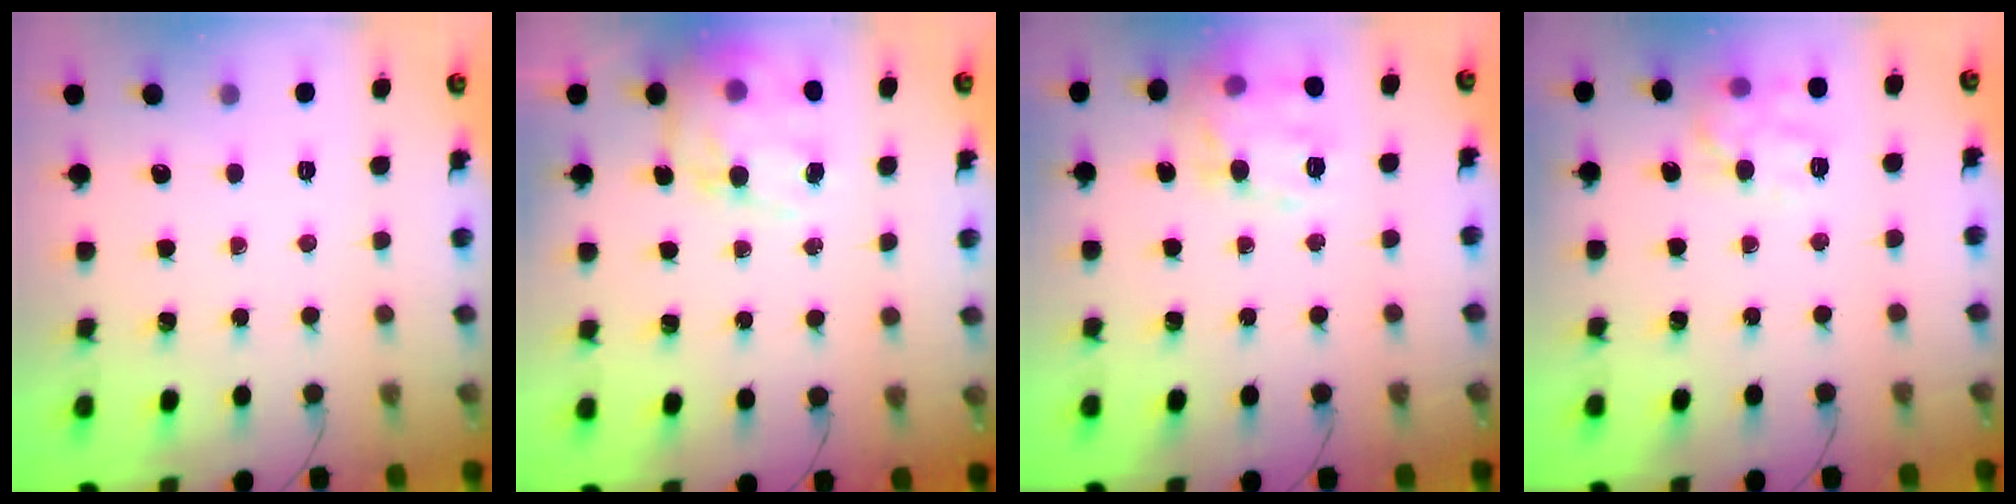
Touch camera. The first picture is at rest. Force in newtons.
{"total": 14.1, "press": 13.7, "slide": 3.3}
{"total": 13.1, "press": 13.1, "slide": 0.4}
{"total": 11.2, "press": 11.2, "slide": 0.2}